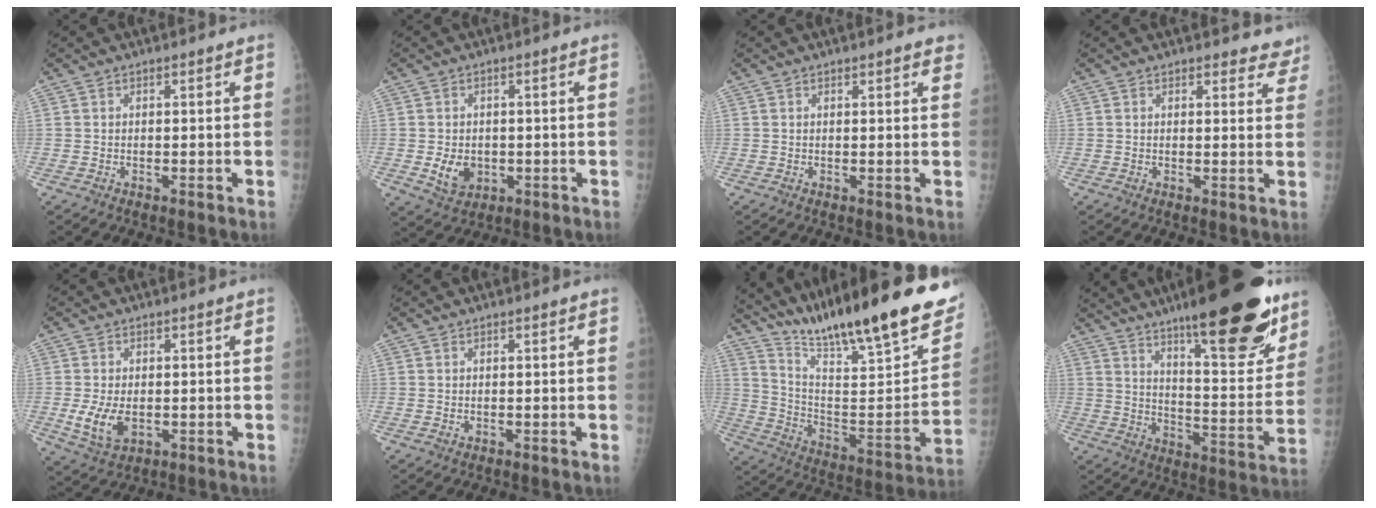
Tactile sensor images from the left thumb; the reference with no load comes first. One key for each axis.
{"total": 5.1, "fx": -0.8, "fy": 4.0, "fz": 3.1, "tx": -0.038, "ty": -0.003, "tz": -0.001}
{"total": 2.6, "fx": 1.8, "fy": 0.6, "fz": 1.7, "tx": -0.010, "ty": 0.001, "tz": 0.020}
{"total": 5.8, "fx": 5.2, "fy": 2.2, "fz": 1.2, "tx": 0.027, "ty": -0.025, "tz": 0.044}
{"total": 6.4, "fx": -1.0, "fy": 3.9, "fz": 5.0, "tx": -0.095, "ty": -0.012, "tz": -0.009}
{"total": 0.8, "fx": 0.3, "fy": 0.4, "fz": 0.6, "tx": -0.010, "ty": 0.001, "tz": 0.007}
{"total": 29.4, "fx": 22.1, "fy": 4.7, "fz": 18.7, "tx": -0.277, "ty": -0.106, "tz": 0.342}
{"total": 26.0, "fx": 16.8, "fy": 6.3, "fz": 18.8, "tx": -0.238, "ty": -0.077, "tz": 0.254}